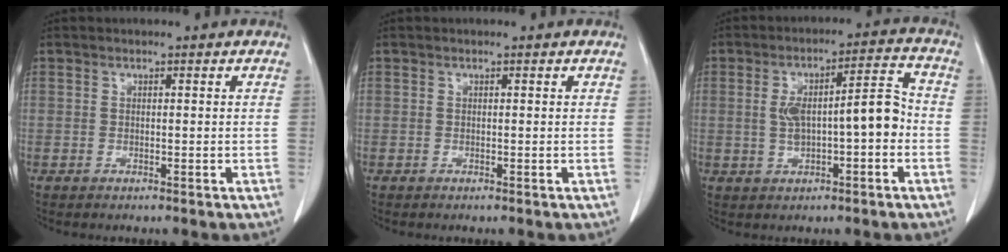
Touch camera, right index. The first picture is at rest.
{"total": 0.0}
{"total": 9.3, "force": [-0.8, 2.5, 8.9], "torque": [-0.152, 0.035, -0.007]}